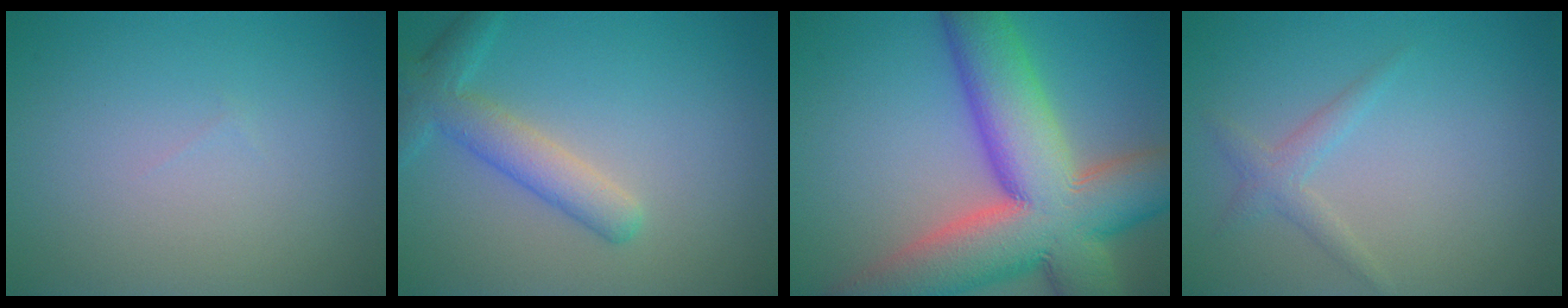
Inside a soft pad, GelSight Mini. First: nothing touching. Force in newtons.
{"total": 3.8, "press": 3.8, "slide": 0.2}
{"total": 15.2, "press": 15.1, "slide": 1.1}
{"total": 1.6, "press": 1.6, "slide": 0.1}